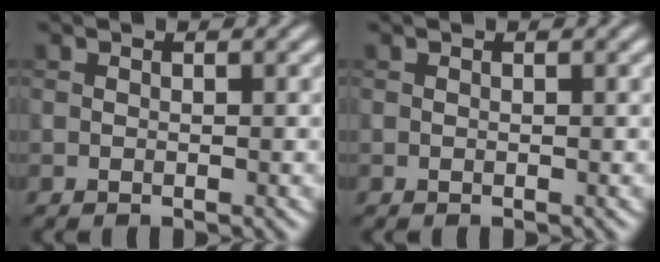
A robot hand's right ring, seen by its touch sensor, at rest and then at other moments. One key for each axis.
{"total": 0.0}